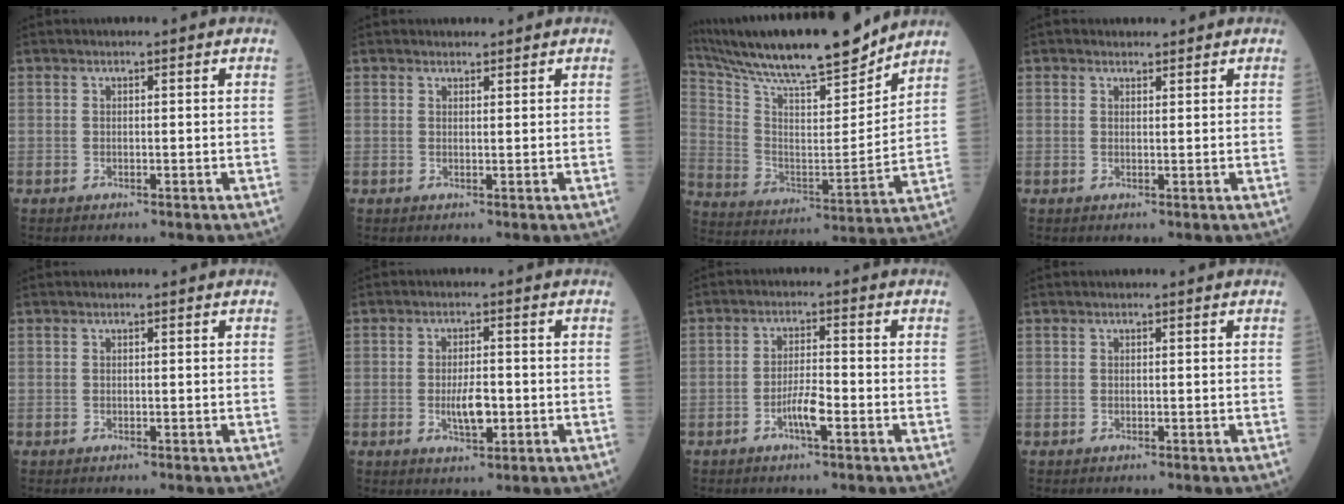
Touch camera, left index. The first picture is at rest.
{"total": 0.9, "force": [0.8, 0.3, -0.1], "torque": [-0.006, -0.004, 0.011]}
{"total": 21.0, "force": [18.4, 2.4, 9.7], "torque": [-0.185, -0.006, 0.307]}
{"total": 0.9, "force": [0.8, 0.5, 0.0], "torque": [-0.005, -0.002, 0.009]}
{"total": 0.0}
{"total": 4.4, "force": [-1.1, 1.6, 4.0], "torque": [-0.076, -0.003, -0.017]}
{"total": 3.9, "force": [-2.0, 0.6, 3.3], "torque": [-0.066, -0.001, -0.039]}
{"total": 0.0}